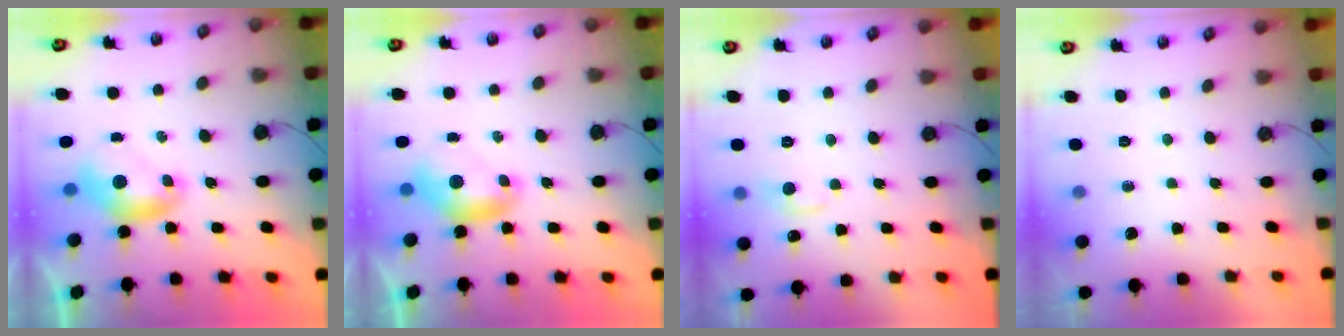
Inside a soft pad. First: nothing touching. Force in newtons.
{"total": 0.0}
{"total": 0.7, "press": 0.4, "slide": 0.6}
{"total": 0.0}